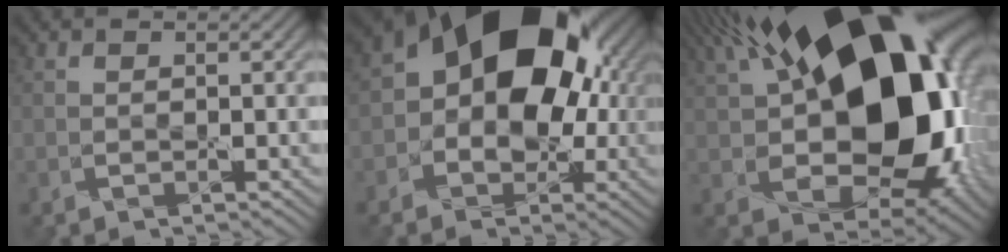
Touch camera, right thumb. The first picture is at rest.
{"total": 16.3, "force": [2.8, 11.3, 11.4], "torque": [-0.143, 0.010, 0.037]}
{"total": 22.6, "force": [5.5, 13.3, 17.5], "torque": [-0.303, 0.033, 0.096]}